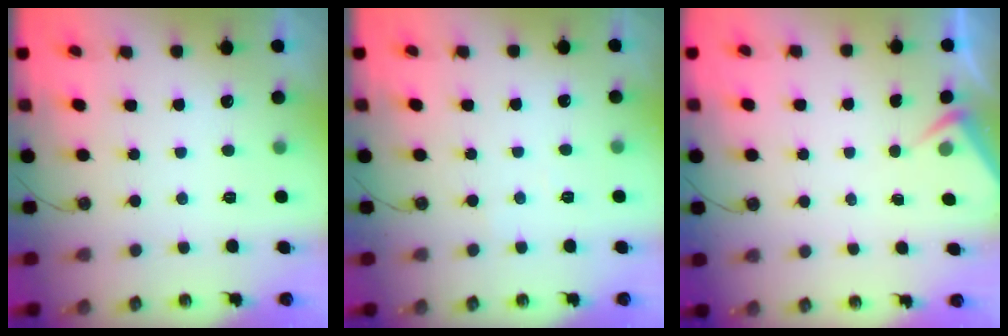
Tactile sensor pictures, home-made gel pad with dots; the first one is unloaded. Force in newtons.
{"total": 3.6, "press": 3.6, "slide": 0.5}
{"total": 3.7, "press": 3.7, "slide": 0.4}